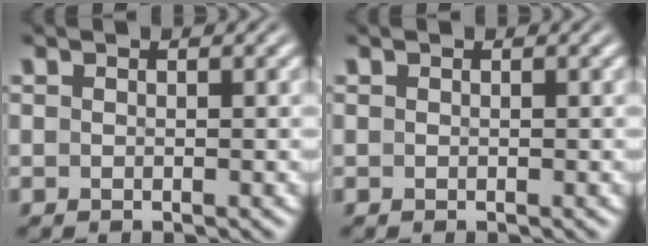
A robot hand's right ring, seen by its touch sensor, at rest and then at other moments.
{"total": 0.0}